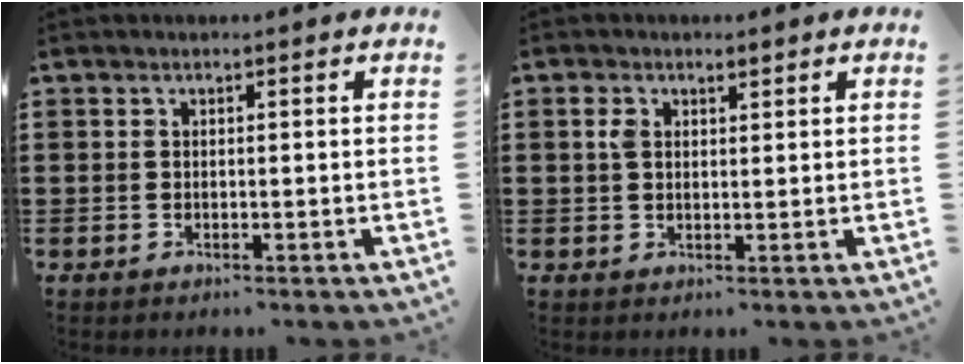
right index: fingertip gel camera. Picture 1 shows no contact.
{"total": 2.1, "force": [0.9, 1.2, 1.5], "torque": [-0.033, 0.006, 0.016]}